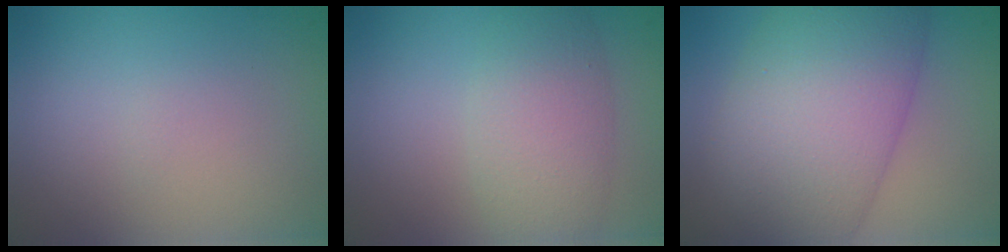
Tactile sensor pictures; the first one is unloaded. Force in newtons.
{"total": 4.5, "press": 4.5, "slide": 0.2}
{"total": 12.4, "press": 12.4, "slide": 0.3}